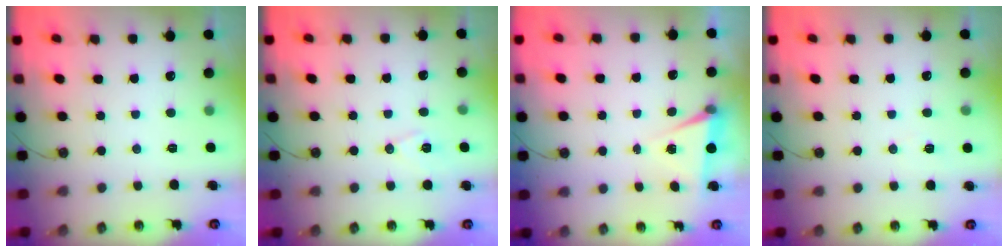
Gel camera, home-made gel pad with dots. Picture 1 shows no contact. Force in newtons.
{"total": 7.5, "press": 6.6, "slide": 3.6}
{"total": 5.1, "press": 2.3, "slide": 4.5}
{"total": 5.1, "press": 3.8, "slide": 3.4}